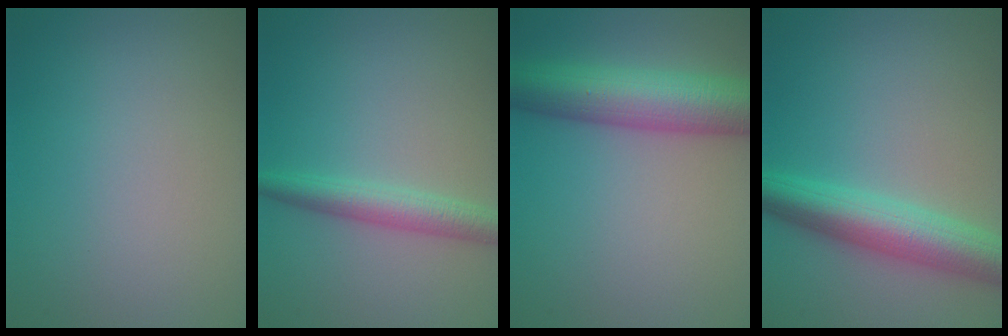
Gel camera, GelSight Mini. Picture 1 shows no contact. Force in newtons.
{"total": 3.0, "press": 3.0, "slide": 0.1}
{"total": 8.1, "press": 8.1, "slide": 0.2}
{"total": 6.1, "press": 6.1, "slide": 0.1}